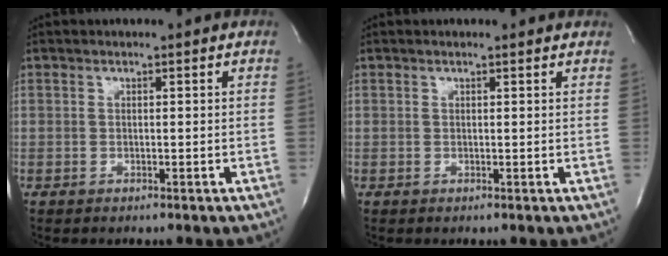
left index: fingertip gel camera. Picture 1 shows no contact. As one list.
[{"total": 2.1, "force": [1.9, 0.3, 0.8], "torque": [-0.016, 0.009, 0.014]}]